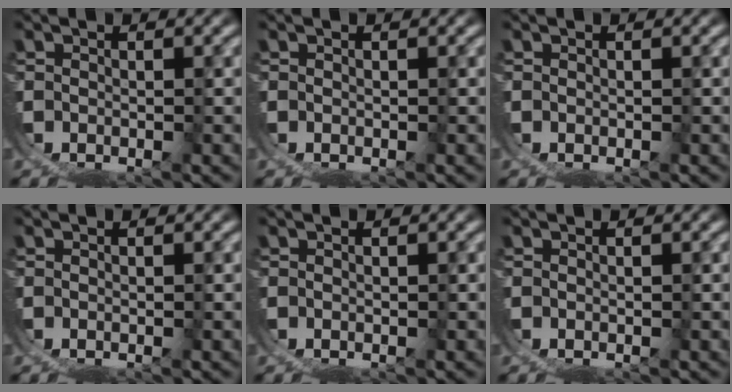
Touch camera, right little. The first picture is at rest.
{"total": 0.0}
{"total": 0.0}
{"total": 0.0}
{"total": 0.0}
{"total": 0.0}